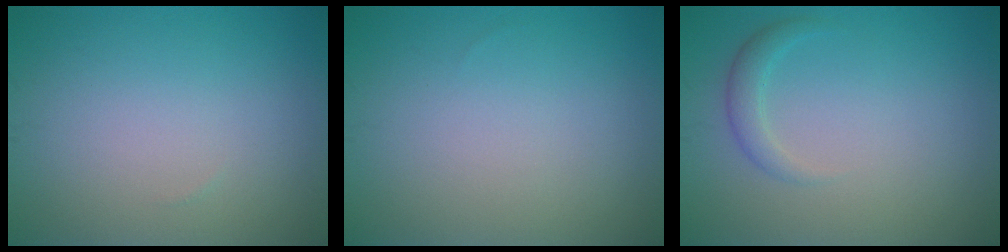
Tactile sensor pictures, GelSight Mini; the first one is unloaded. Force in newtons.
{"total": 0.0}
{"total": 1.6, "press": 1.6, "slide": 0.1}